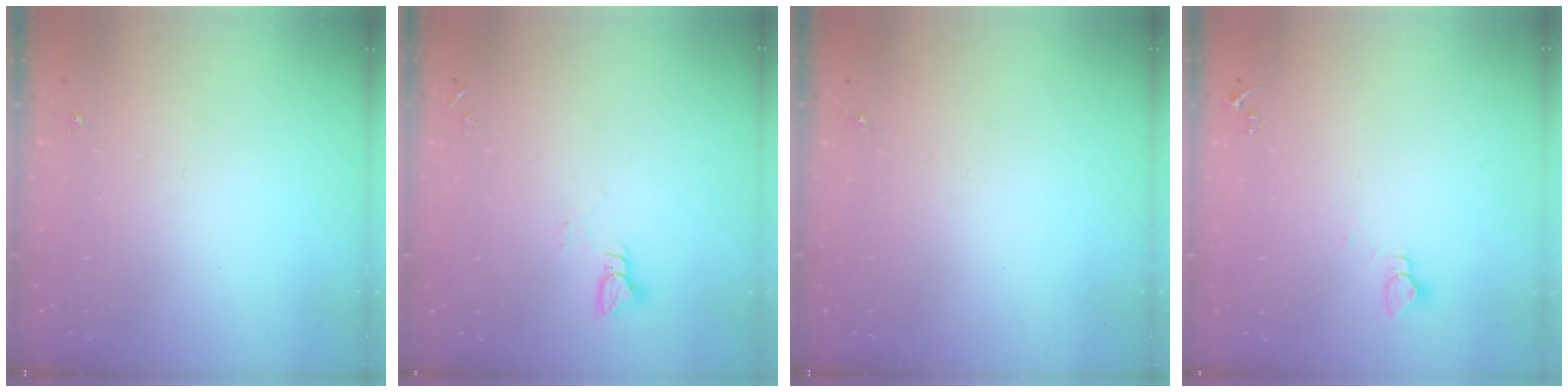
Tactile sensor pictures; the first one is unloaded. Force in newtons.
{"total": 3.8, "press": 3.8, "slide": 0.5}
{"total": 0.0}
{"total": 2.7, "press": 2.7, "slide": 0.2}